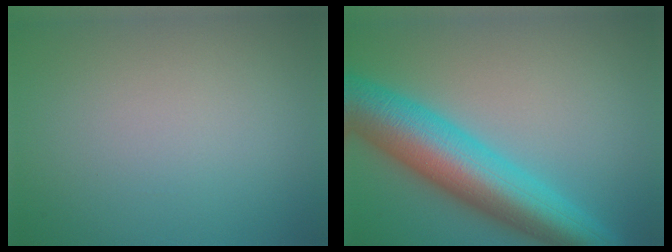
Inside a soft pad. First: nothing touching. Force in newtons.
{"total": 10.6, "press": 10.6, "slide": 0.3}